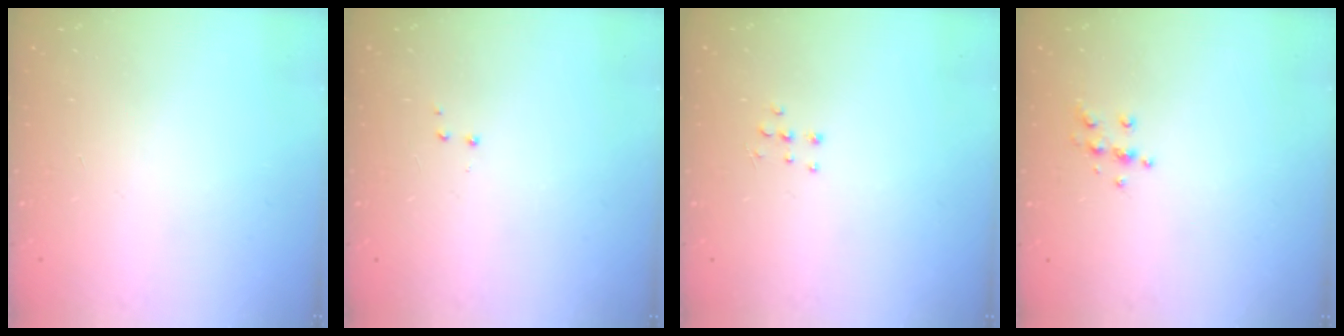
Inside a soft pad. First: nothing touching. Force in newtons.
{"total": 2.8, "press": 2.7, "slide": 0.5}
{"total": 4.6, "press": 4.5, "slide": 0.7}
{"total": 6.2, "press": 6.2, "slide": 0.6}